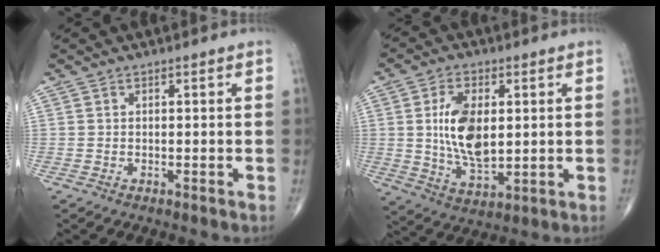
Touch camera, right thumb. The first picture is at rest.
{"total": 12.0, "force": [1.5, 6.4, 10.0], "torque": [-0.176, -0.014, 0.033]}